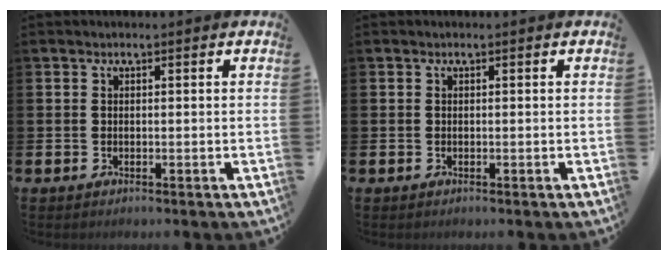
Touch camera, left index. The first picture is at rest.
{"total": 0.0}